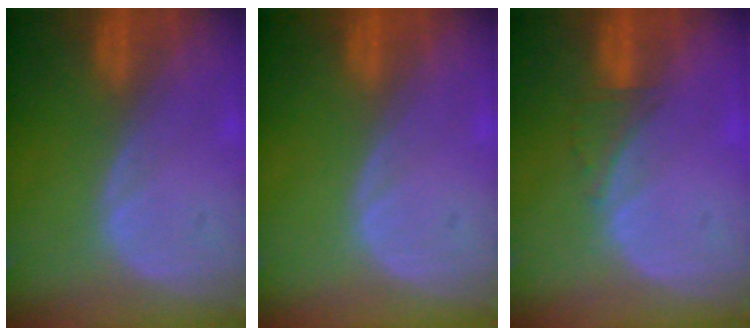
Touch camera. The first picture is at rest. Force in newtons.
{"total": 0.0}
{"total": 1.7, "press": 1.6, "slide": 0.7}